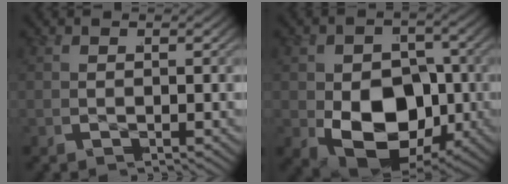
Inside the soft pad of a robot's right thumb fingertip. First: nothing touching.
{"total": 13.6, "force": [-2.3, 9.3, 9.6], "torque": [-0.197, -0.065, -0.008]}